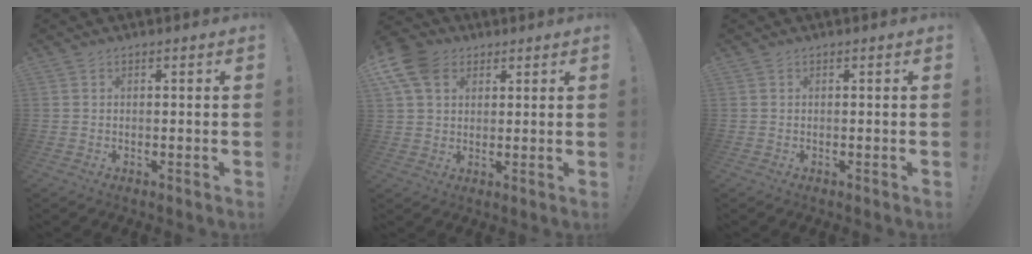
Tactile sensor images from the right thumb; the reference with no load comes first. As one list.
[{"total": 10.6, "force": [4.5, 7.6, 5.8], "torque": [-0.111, -0.013, 0.088]}, {"total": 0.0}]